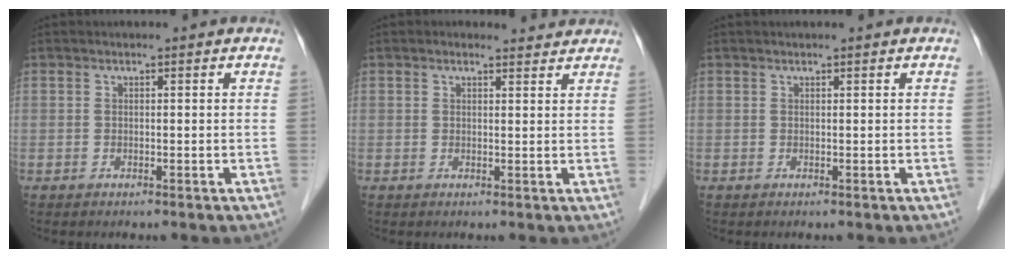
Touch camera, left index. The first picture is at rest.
{"total": 2.6, "force": [2.5, 0.8, 0.2], "torque": [-0.010, 0.006, 0.027]}
{"total": 0.9, "force": [0.8, 0.0, 0.4], "torque": [-0.008, 0.012, 0.017]}